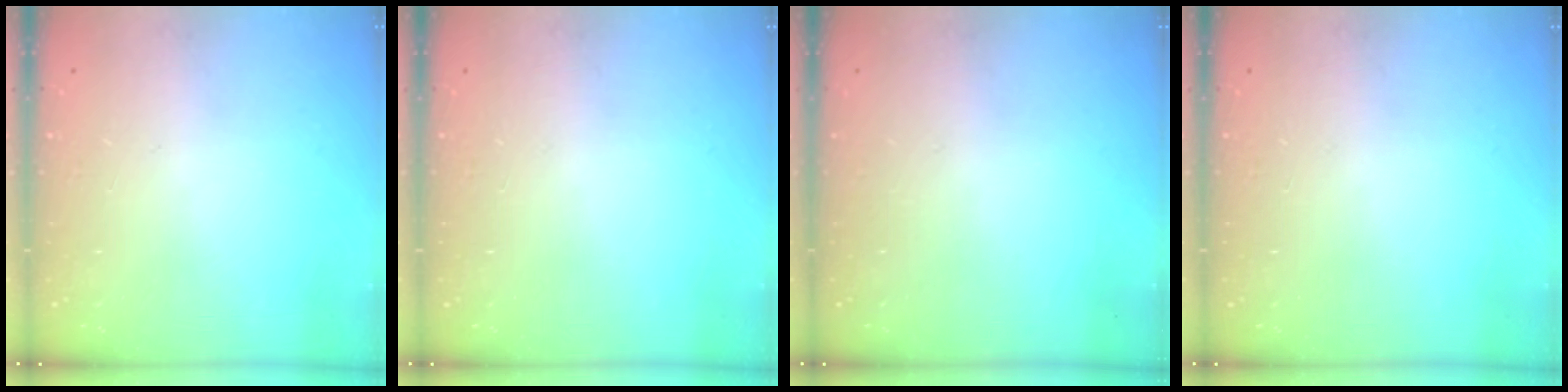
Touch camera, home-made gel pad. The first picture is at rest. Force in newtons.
{"total": 0.0}
{"total": 0.0}
{"total": 0.0}